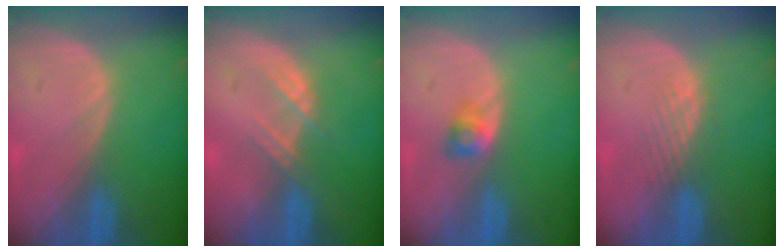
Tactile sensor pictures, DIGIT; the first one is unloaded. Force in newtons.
{"total": 2.7, "press": 2.7, "slide": 0.3}
{"total": 2.7, "press": 2.4, "slide": 1.1}
{"total": 2.9, "press": 2.3, "slide": 1.8}